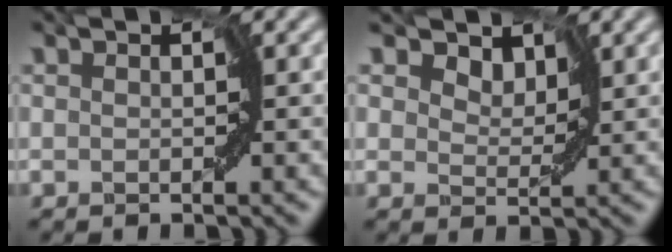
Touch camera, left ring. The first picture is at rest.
{"total": 3.3, "force": [2.3, 1.9, 1.3], "torque": [-0.023, 0.007, 0.016]}